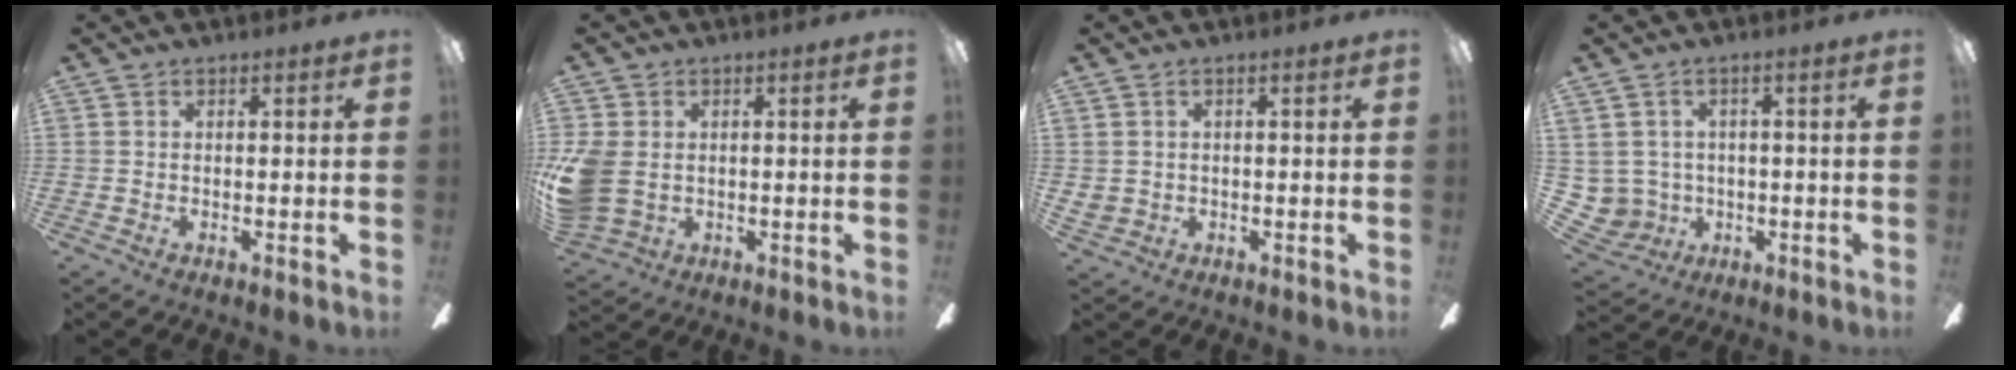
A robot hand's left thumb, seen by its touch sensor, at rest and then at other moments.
{"total": 9.6, "force": [0.1, 7.4, 6.0], "torque": [-0.151, 0.008, 0.007]}
{"total": 1.5, "force": [0.5, 1.4, 0.3], "torque": [-0.007, 0.002, 0.009]}
{"total": 4.6, "force": [0.8, 4.6, 0.0], "torque": [-0.035, -0.008, 0.019]}